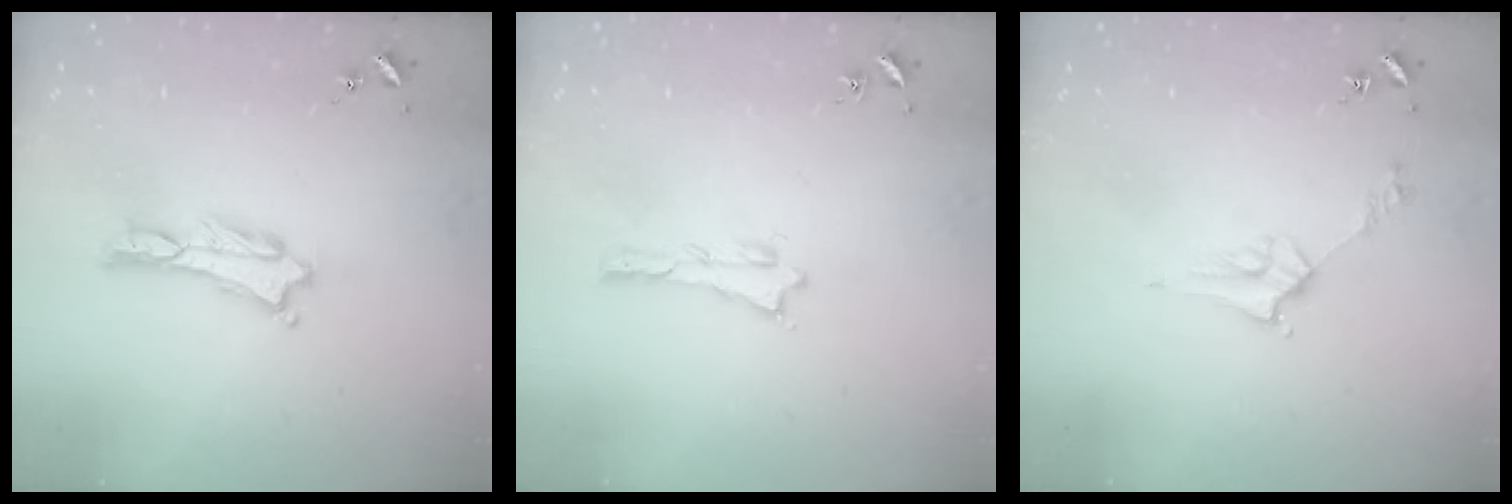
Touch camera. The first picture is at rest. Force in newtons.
{"total": 0.0}
{"total": 2.8, "press": 2.8, "slide": 0.3}